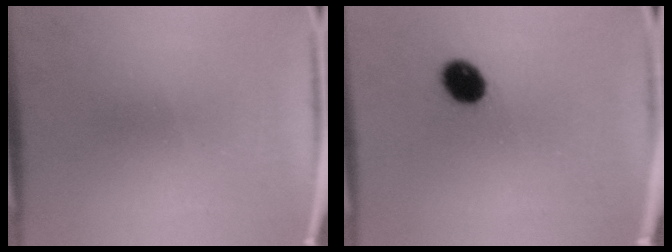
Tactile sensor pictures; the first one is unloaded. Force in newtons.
{"total": 7.2}